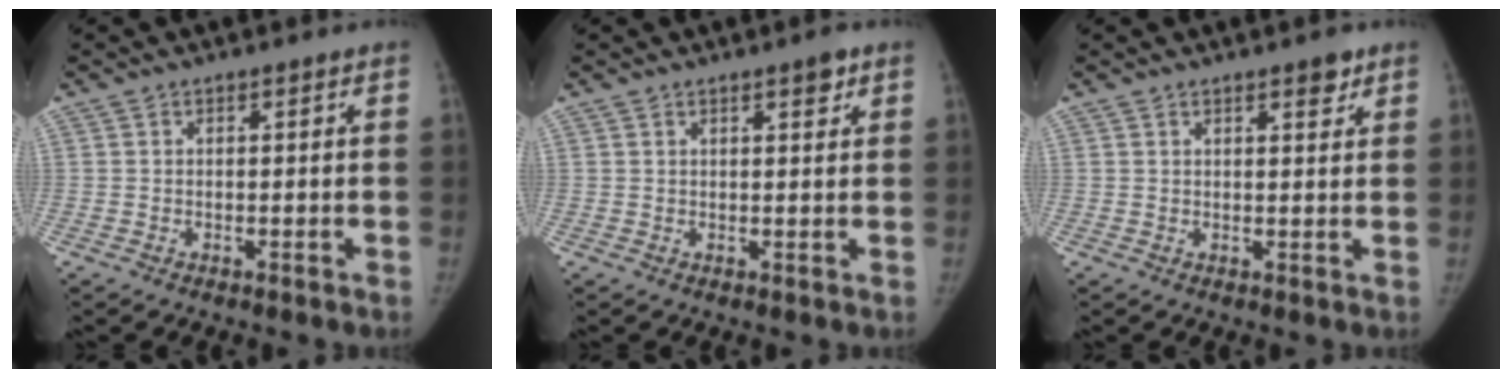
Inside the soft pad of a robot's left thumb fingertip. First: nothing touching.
{"total": 2.4, "force": [1.5, 0.7, 1.8], "torque": [-0.020, -0.007, 0.020]}
{"total": 2.8, "force": [1.8, 0.9, 1.8], "torque": [-0.015, -0.010, 0.024]}